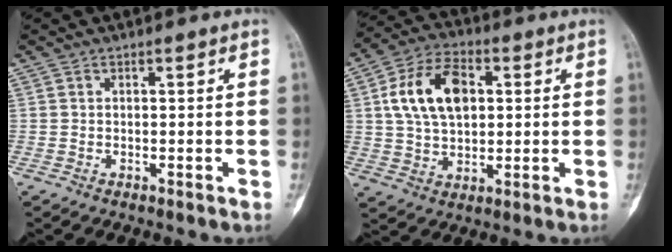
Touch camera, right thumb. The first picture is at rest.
{"total": 13.3, "force": [2.7, 8.4, 10.0], "torque": [-0.169, 0.010, 0.044]}